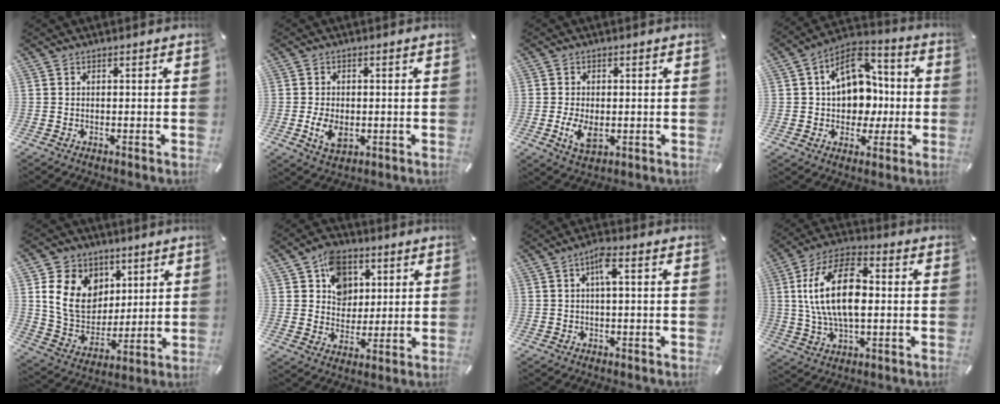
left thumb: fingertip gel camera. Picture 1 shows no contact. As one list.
[{"total": 5.9, "force": [-0.9, 4.0, 4.3], "torque": [-0.092, -0.004, -0.019]}, {"total": 5.6, "force": [-0.8, 3.5, 4.4], "torque": [-0.093, -0.006, -0.018]}, {"total": 13.4, "force": [1.7, 11.1, 7.3], "torque": [-0.111, -0.005, 0.037]}, {"total": 15.0, "force": [4.6, 12.6, 6.7], "torque": [-0.141, -0.009, 0.092]}, {"total": 10.1, "force": [4.2, 8.6, 3.3], "torque": [-0.058, -0.007, 0.080]}, {"total": 4.2, "force": [0.7, 0.9, 4.1], "torque": [-0.082, 0.009, 0.008]}, {"total": 16.8, "force": [1.4, 9.1, 14.0], "torque": [-0.287, 0.006, 0.022]}]